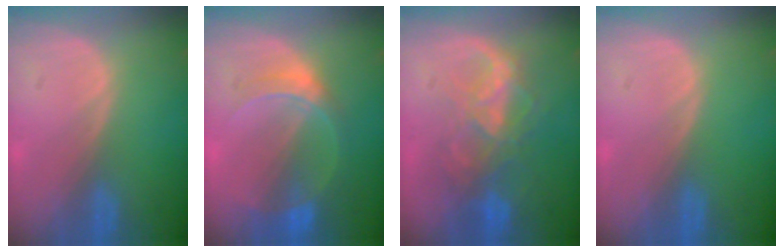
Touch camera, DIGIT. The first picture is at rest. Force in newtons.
{"total": 6.8, "press": 5.9, "slide": 3.2}
{"total": 8.7, "press": 7.5, "slide": 4.3}
{"total": 0.0}